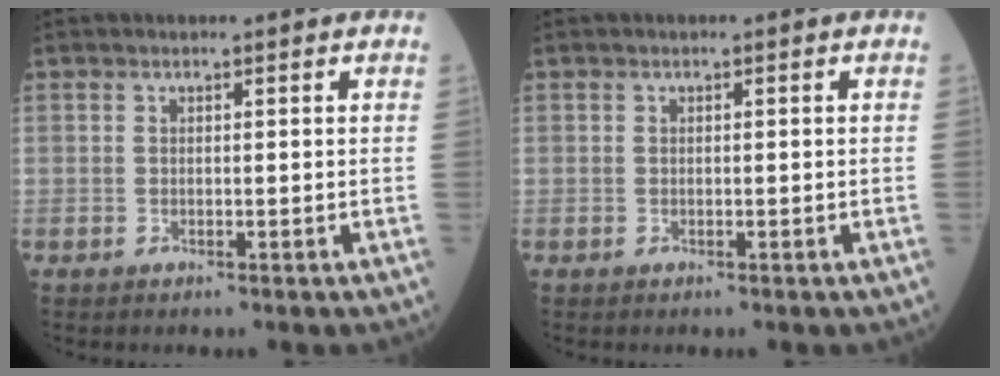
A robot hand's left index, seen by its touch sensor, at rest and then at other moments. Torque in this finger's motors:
{"motor_torque": [0.02, 0.02, 0.00, 0.00]}